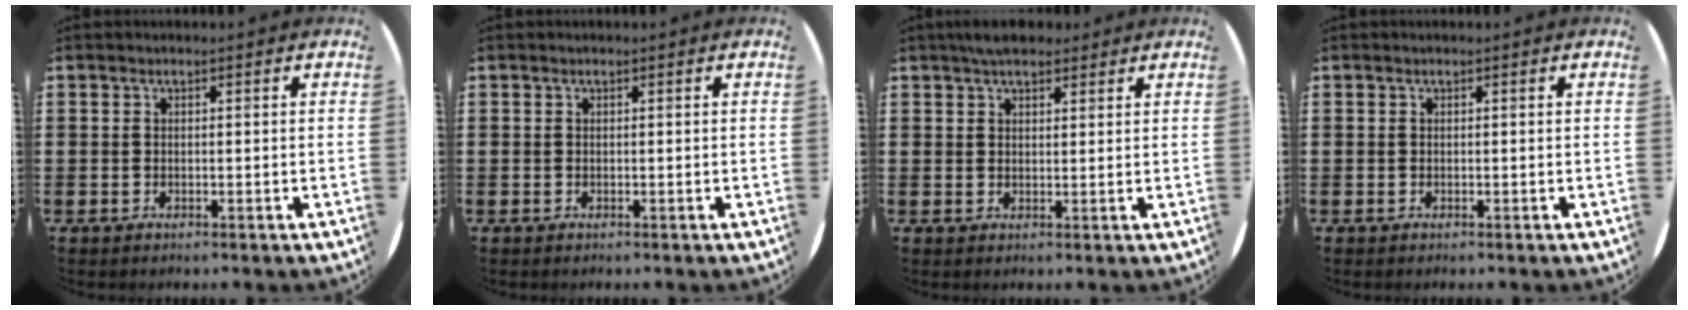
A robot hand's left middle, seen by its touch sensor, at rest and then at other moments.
{"total": 0.0}
{"total": 3.1, "force": [2.7, 1.1, 1.0], "torque": [-0.016, 0.000, 0.049]}
{"total": 0.0}